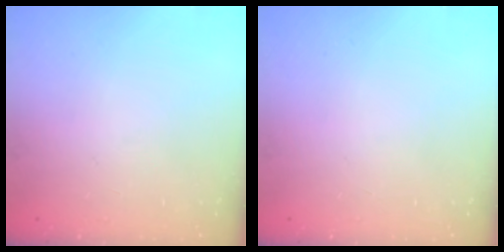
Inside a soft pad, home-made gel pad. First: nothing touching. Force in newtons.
{"total": 0.0}